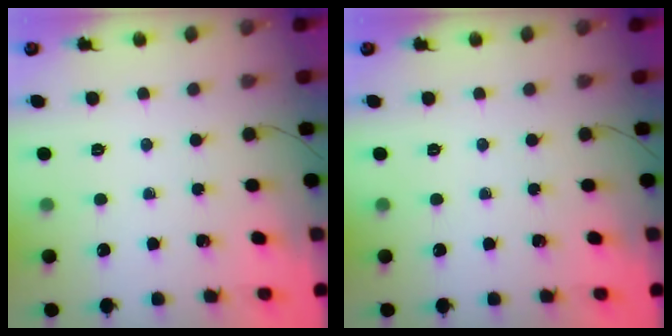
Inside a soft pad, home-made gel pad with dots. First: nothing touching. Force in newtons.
{"total": 0.0}